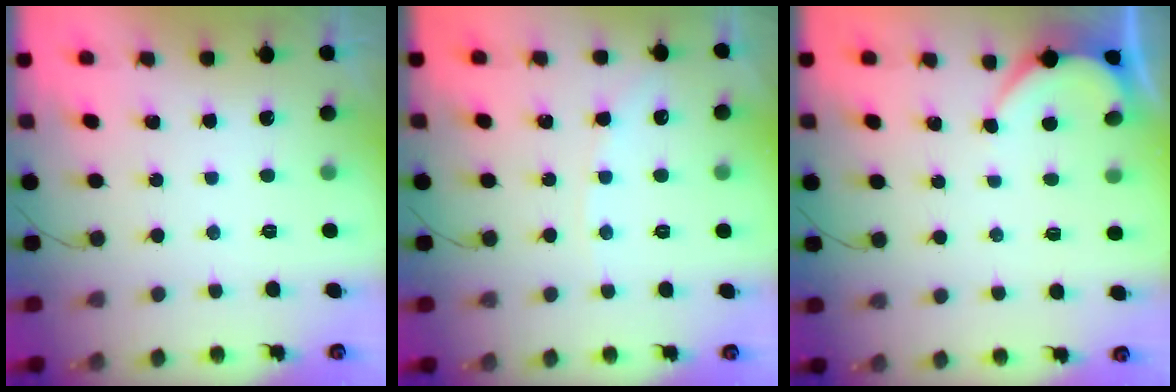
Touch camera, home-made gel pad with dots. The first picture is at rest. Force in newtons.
{"total": 5.2, "press": 5.2, "slide": 0.7}
{"total": 2.5, "press": 2.5, "slide": 0.3}